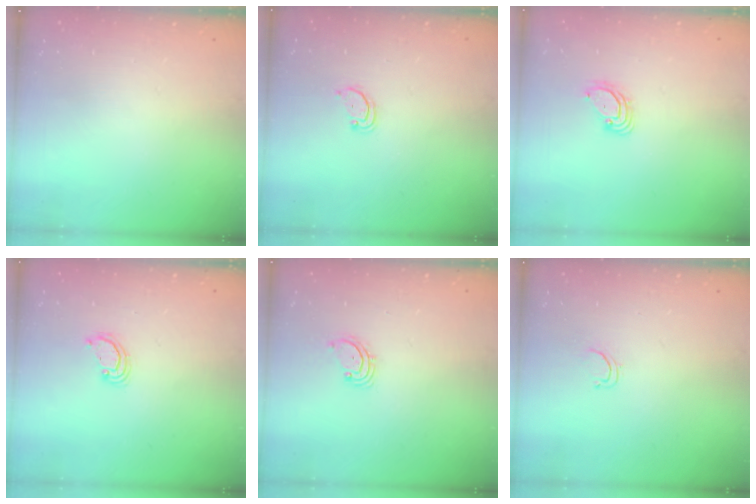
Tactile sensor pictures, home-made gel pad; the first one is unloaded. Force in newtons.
{"total": 2.2, "press": 2.1, "slide": 0.4}
{"total": 3.7, "press": 3.7, "slide": 0.2}
{"total": 2.0, "press": 2.0, "slide": 0.2}
{"total": 2.1, "press": 2.1, "slide": 0.3}
{"total": 2.6, "press": 2.5, "slide": 0.4}